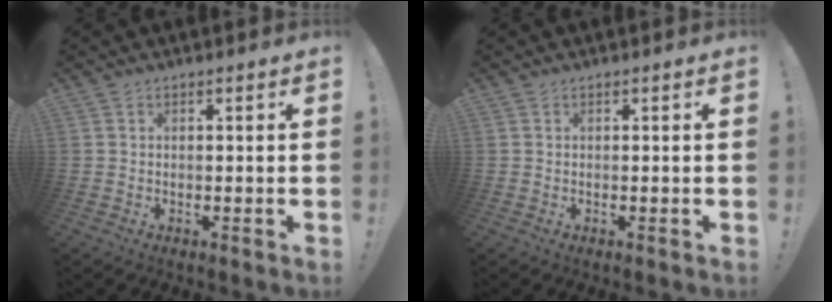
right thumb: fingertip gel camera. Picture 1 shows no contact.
{"total": 0.0}